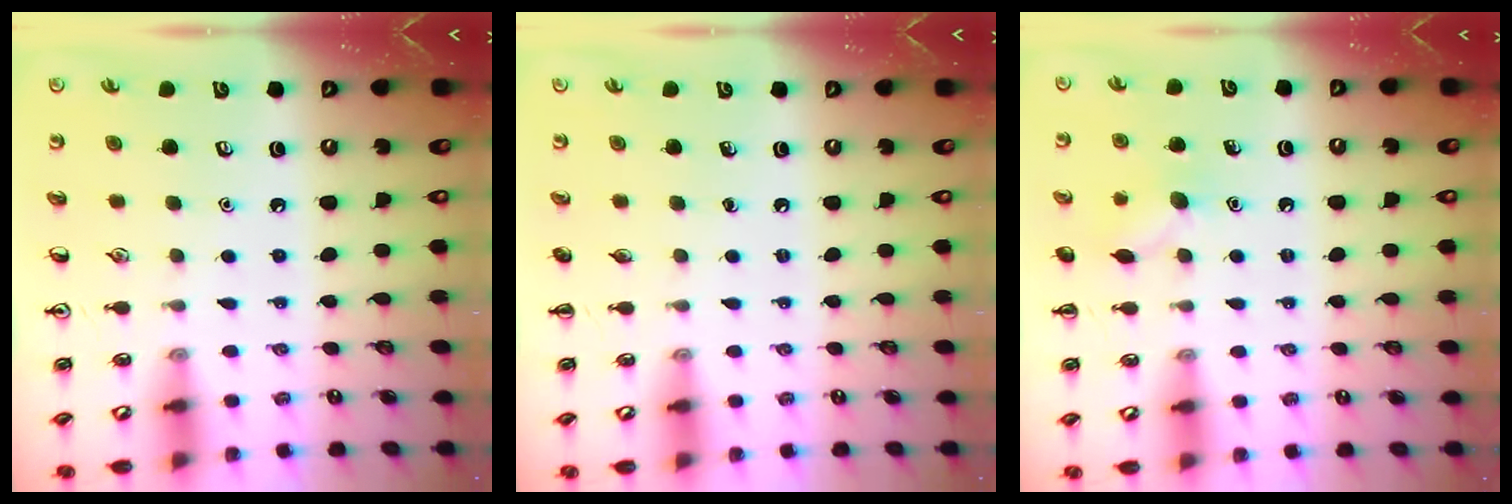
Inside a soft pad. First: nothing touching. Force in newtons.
{"total": 0.0}
{"total": 7.1, "press": 6.9, "slide": 1.4}